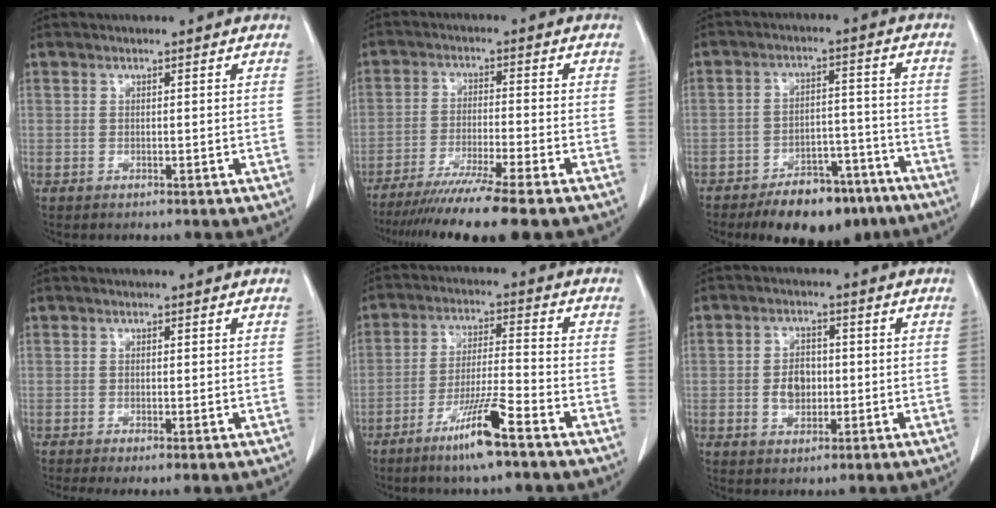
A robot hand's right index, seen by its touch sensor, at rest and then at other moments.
{"total": 12.8, "force": [-10.3, -1.5, 7.4], "torque": [-0.108, -0.040, -0.163]}
{"total": 12.5, "force": [-9.5, 5.5, 6.0], "torque": [-0.070, 0.021, -0.144]}
{"total": 2.0, "force": [-0.8, 0.6, 1.7], "torque": [-0.032, -0.008, -0.015]}
{"total": 9.3, "force": [-5.8, -0.2, 7.2], "torque": [-0.135, -0.017, -0.109]}
{"total": 4.3, "force": [-0.5, 3.0, 3.0], "torque": [-0.055, 0.006, -0.007]}